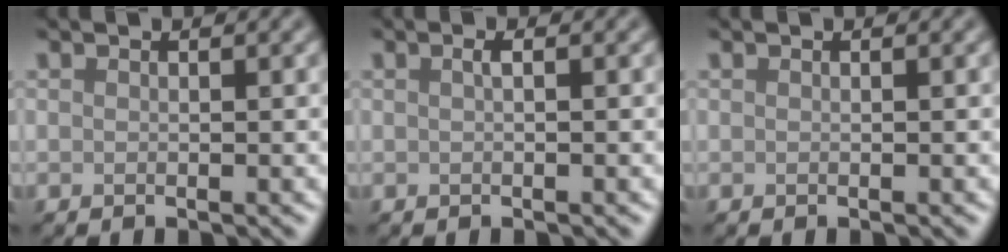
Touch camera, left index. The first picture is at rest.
{"total": 0.8, "force": [0.2, 0.2, 0.8], "torque": [-0.013, 0.006, 0.002]}
{"total": 0.0}